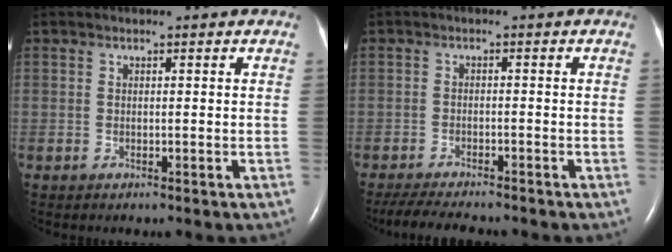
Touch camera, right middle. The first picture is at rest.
{"total": 8.4, "force": [-7.5, 1.1, 3.8], "torque": [-0.063, -0.019, -0.115]}